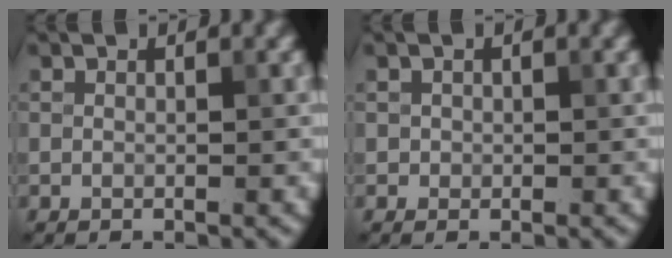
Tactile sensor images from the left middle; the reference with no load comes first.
{"total": 0.6, "force": [0.0, 0.6, 0.1], "torque": [0.006, -0.003, 0.000]}